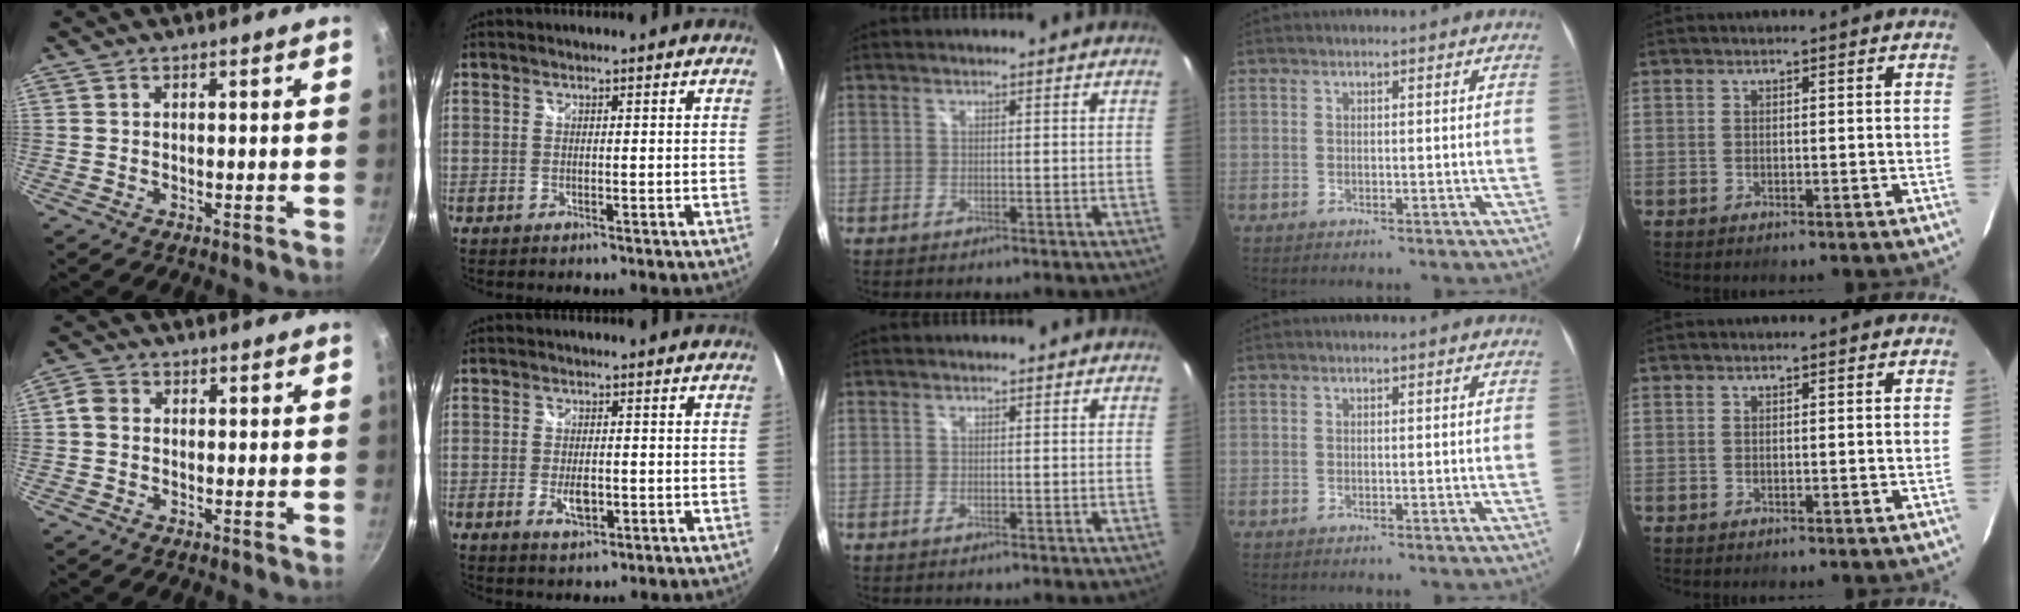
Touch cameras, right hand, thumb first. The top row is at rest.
{"thumb": {"total": 2.7, "force": [0.0, 2.4, 1.4], "torque": [-0.026, 0.008, -0.009]}, "index": {"total": 3.9, "force": [-1.1, 1.9, 3.2], "torque": [-0.062, -0.004, -0.017]}}